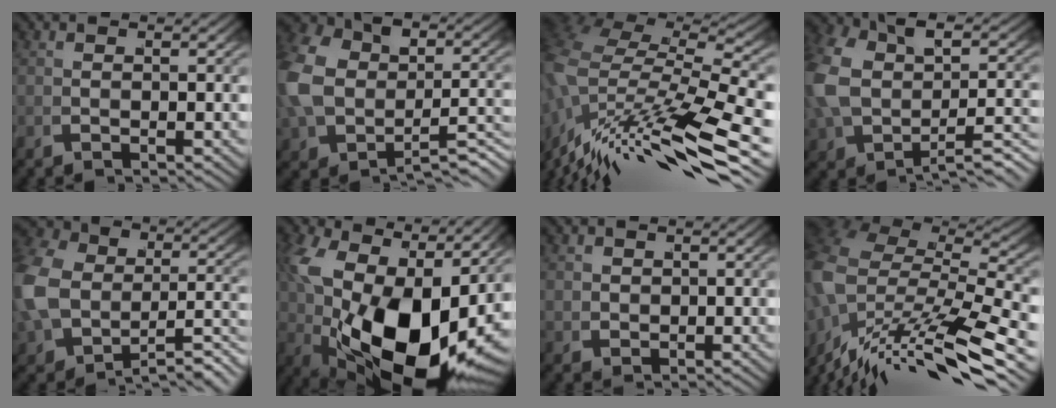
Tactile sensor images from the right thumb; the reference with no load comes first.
{"total": 9.2, "force": [-0.8, 6.8, 6.1], "torque": [-0.147, -0.020, 0.004]}
{"total": 11.6, "force": [-0.2, 6.2, 9.8], "torque": [-0.214, -0.022, 0.020]}
{"total": 7.9, "force": [-0.7, 5.0, 6.1], "torque": [-0.144, -0.012, 0.009]}
{"total": 10.3, "force": [-2.9, 7.5, 6.4], "torque": [-0.144, -0.037, -0.021]}
{"total": 18.7, "force": [-0.9, 10.8, 15.2], "torque": [-0.302, -0.079, 0.041]}
{"total": 1.7, "force": [0.9, 1.3, 0.6], "torque": [-0.017, -0.011, 0.029]}
{"total": 9.8, "force": [-1.6, 4.8, 8.4], "torque": [-0.193, -0.025, -0.010]}